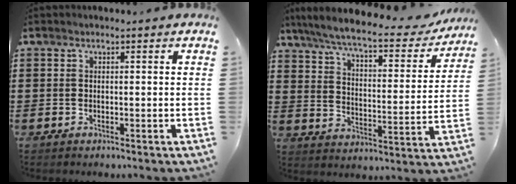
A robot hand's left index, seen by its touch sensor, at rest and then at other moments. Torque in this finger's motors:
{"motor_torque": [1.26, -0.88, 1.05, 0.21]}